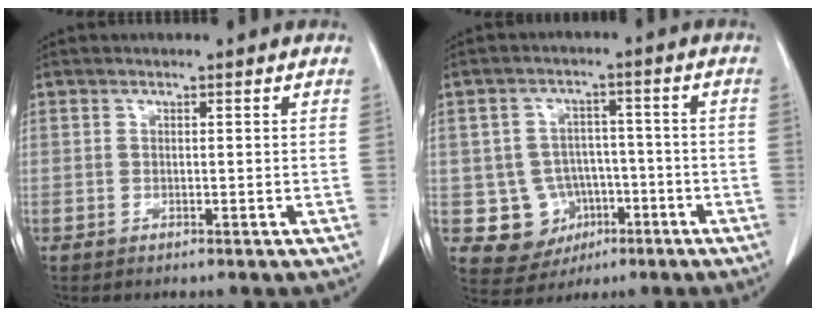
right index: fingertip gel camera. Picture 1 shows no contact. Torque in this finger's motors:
{"motor_torque": [0.02, -0.04, -0.23, -0.09]}